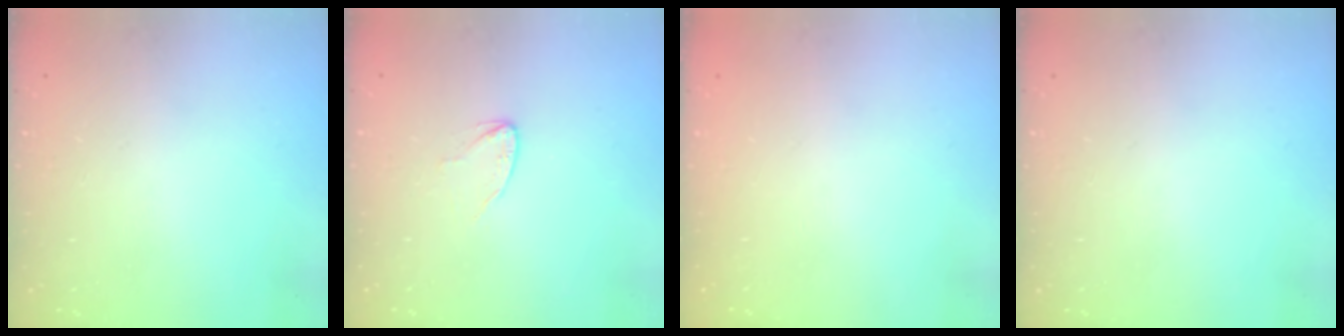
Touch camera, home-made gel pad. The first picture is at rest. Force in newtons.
{"total": 2.9, "press": 2.9, "slide": 0.2}
{"total": 0.0}
{"total": 0.0}